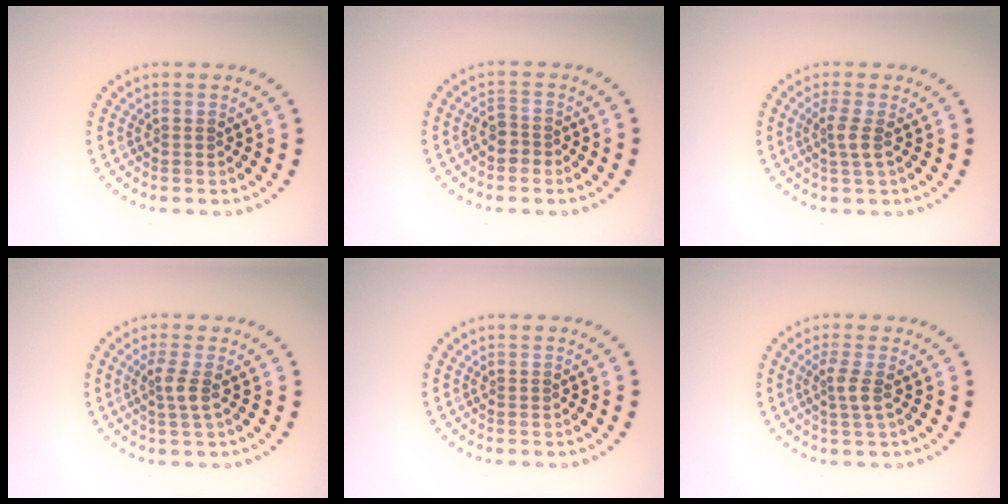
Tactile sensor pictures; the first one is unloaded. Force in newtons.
{"total": 1.8, "press": 1.6, "slide": 0.8}
{"total": 1.7, "press": 1.4, "slide": 1.0}
{"total": 1.9, "press": 1.4, "slide": 1.3}
{"total": 0.0}
{"total": 1.9, "press": 1.5, "slide": 1.2}